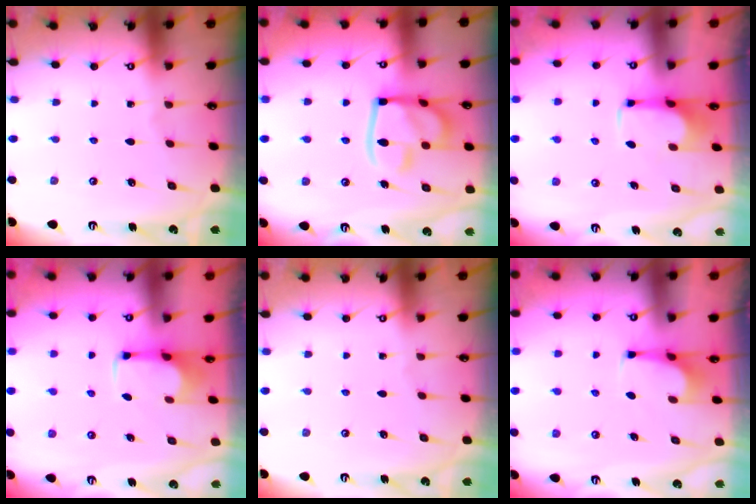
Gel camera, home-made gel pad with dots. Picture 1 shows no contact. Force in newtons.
{"total": 16.2, "press": 16.1, "slide": 1.9}
{"total": 2.1, "press": 1.9, "slide": 0.8}
{"total": 2.8, "press": 2.6, "slide": 1.1}
{"total": 0.0}
{"total": 0.7, "press": 0.7, "slide": 0.3}